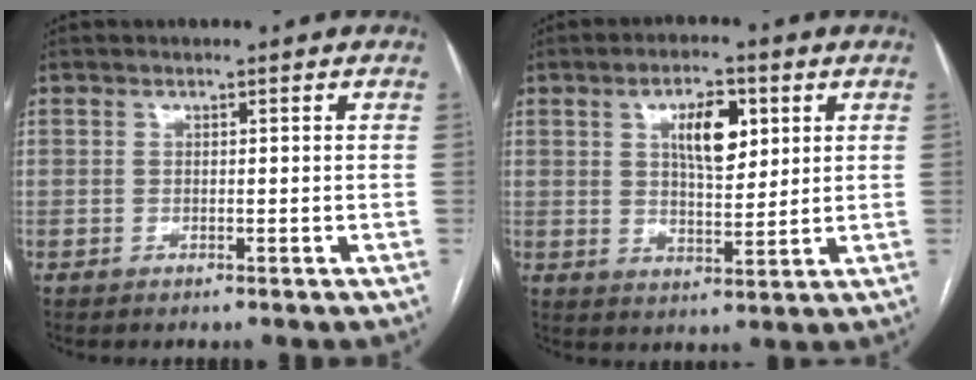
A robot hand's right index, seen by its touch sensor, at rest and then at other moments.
{"total": 7.8, "force": [2.8, 3.2, 6.6], "torque": [-0.108, 0.006, 0.051]}